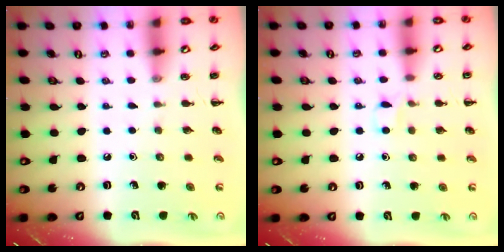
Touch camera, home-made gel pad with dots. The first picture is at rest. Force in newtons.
{"total": 4.1, "press": 4.0, "slide": 1.0}